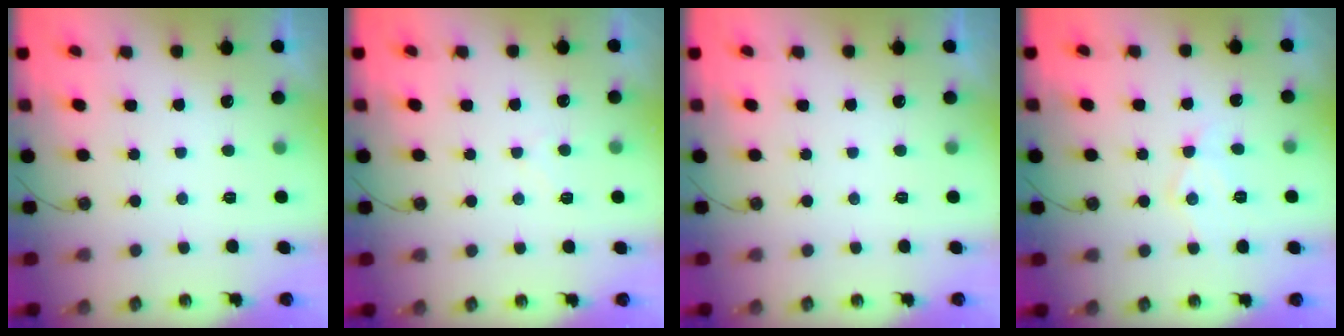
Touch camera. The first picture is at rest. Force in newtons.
{"total": 4.2, "press": 4.2, "slide": 0.4}
{"total": 0.0}
{"total": 9.3, "press": 9.3, "slide": 0.5}